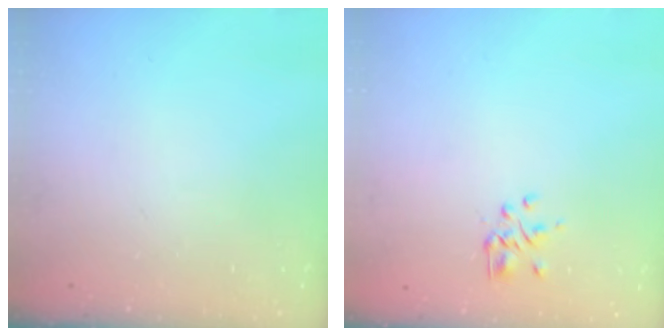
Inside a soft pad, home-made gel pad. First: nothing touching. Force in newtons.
{"total": 2.2, "press": 2.0, "slide": 1.0}